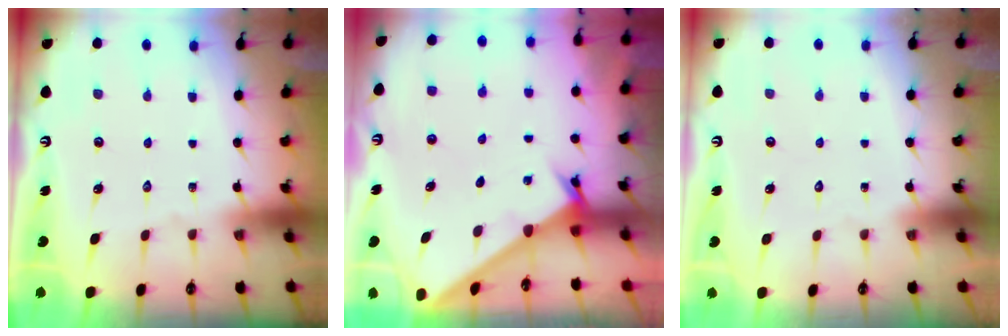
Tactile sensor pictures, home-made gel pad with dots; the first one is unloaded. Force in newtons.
{"total": 2.0, "press": 2.0, "slide": 0.1}
{"total": 1.6, "press": 1.6, "slide": 0.1}